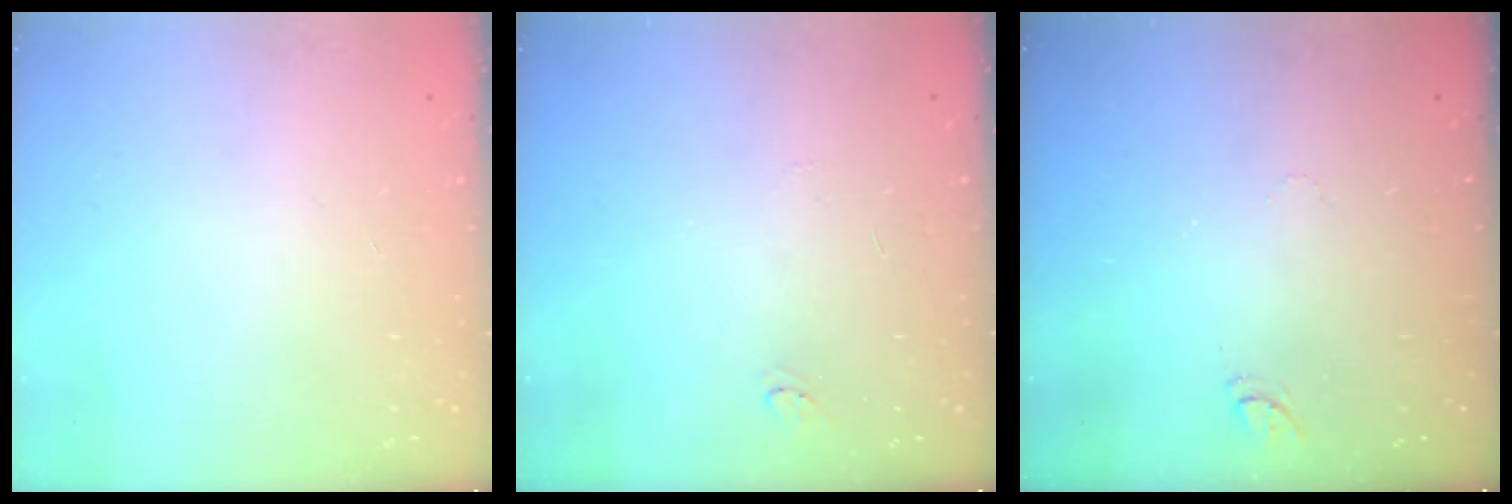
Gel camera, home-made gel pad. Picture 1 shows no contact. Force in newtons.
{"total": 3.5, "press": 3.5, "slide": 0.4}
{"total": 4.4, "press": 4.3, "slide": 0.5}